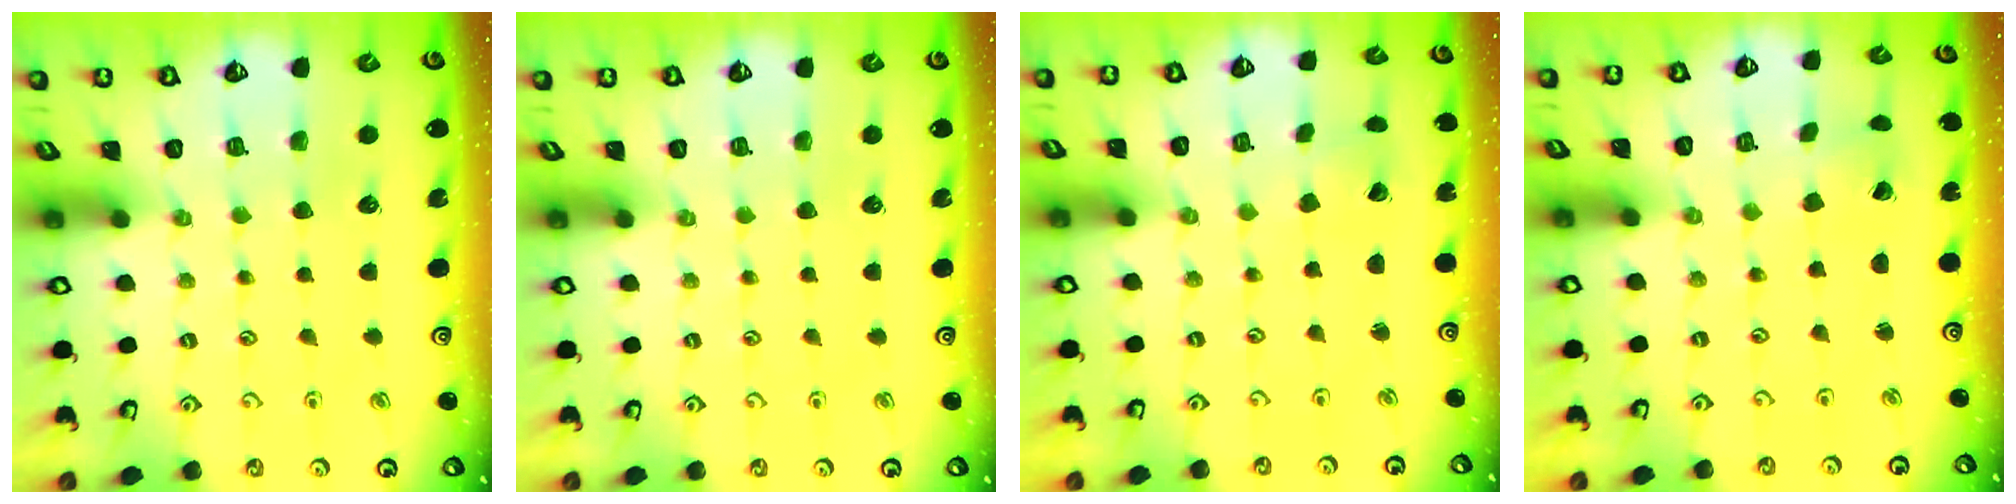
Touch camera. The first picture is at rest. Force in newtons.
{"total": 0.0}
{"total": 0.7, "press": 0.7, "slide": 0.1}
{"total": 0.7, "press": 0.7, "slide": 0.1}